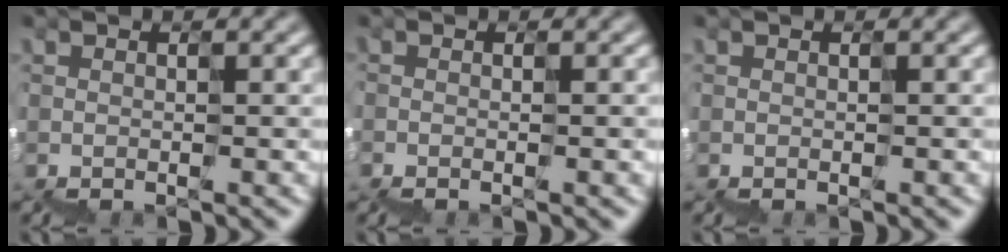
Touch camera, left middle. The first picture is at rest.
{"total": 0.6, "force": [-0.4, 0.1, 0.4], "torque": [-0.008, 0.000, -0.010]}
{"total": 0.0}